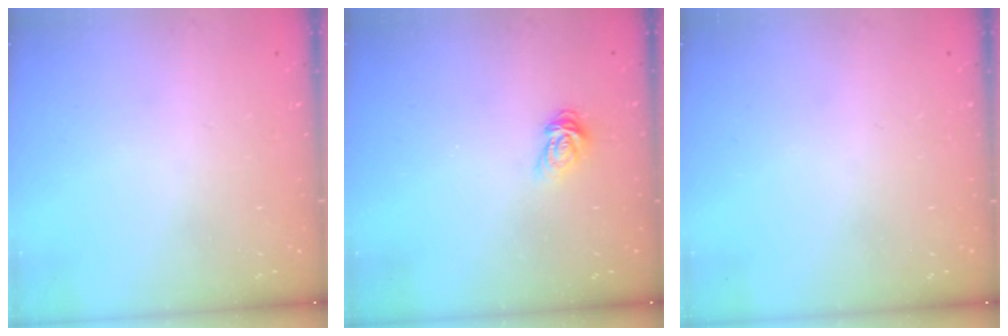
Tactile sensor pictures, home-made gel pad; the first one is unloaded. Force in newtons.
{"total": 5.9, "press": 5.8, "slide": 0.9}
{"total": 0.0}